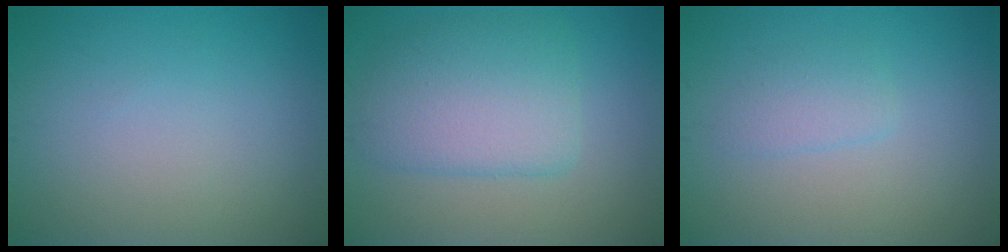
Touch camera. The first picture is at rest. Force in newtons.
{"total": 5.5, "press": 5.5, "slide": 0.5}
{"total": 1.6, "press": 1.6, "slide": 0.1}